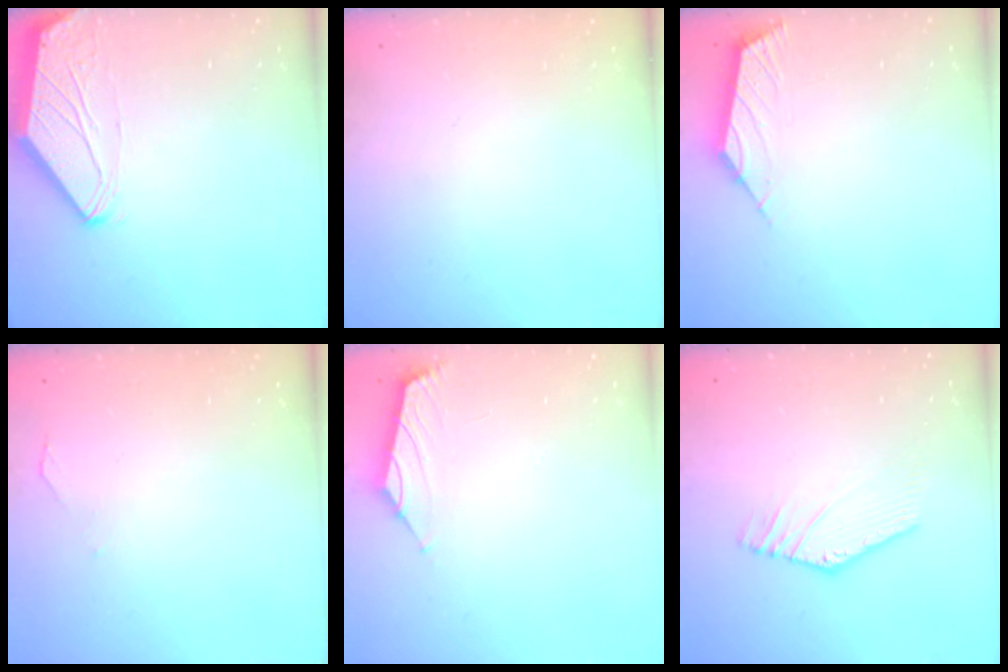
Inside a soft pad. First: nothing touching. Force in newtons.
{"total": 0.0}
{"total": 3.0, "press": 2.9, "slide": 0.8}
{"total": 1.8, "press": 1.8, "slide": 0.4}
{"total": 0.7, "press": 0.6, "slide": 0.2}
{"total": 3.6, "press": 3.6, "slide": 0.4}